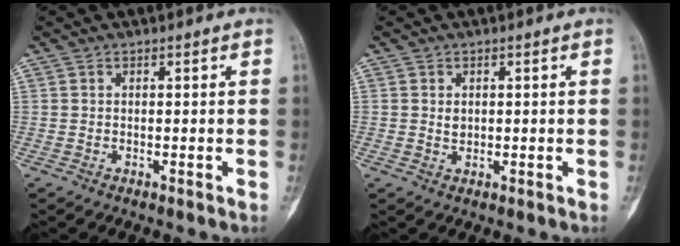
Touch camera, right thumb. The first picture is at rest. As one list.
[{"total": 1.2, "force": [0.3, 1.0, 0.7], "torque": [-0.007, -0.002, 0.008]}]